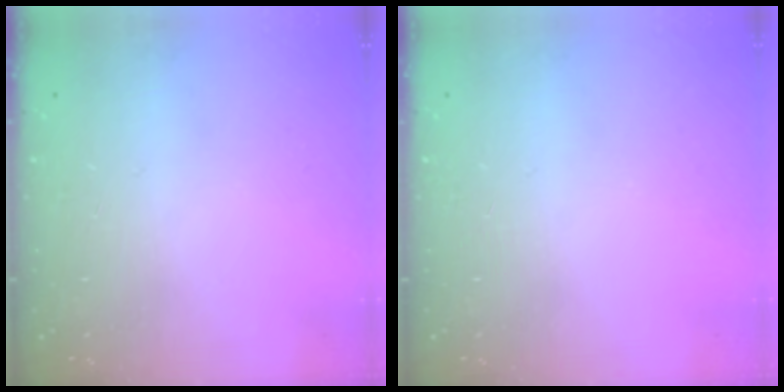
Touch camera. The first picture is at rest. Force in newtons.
{"total": 0.0}